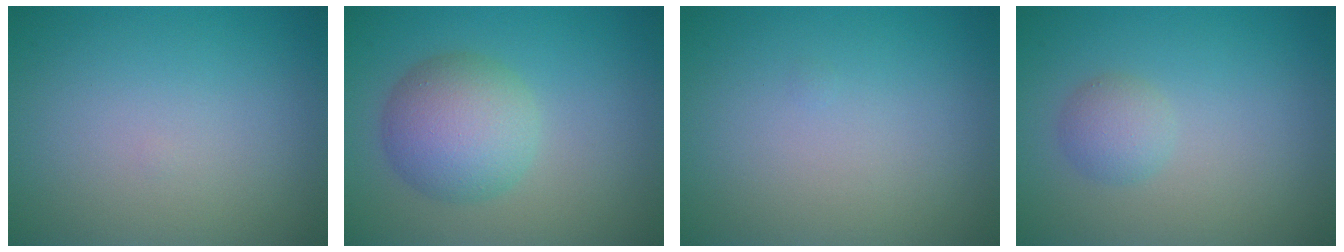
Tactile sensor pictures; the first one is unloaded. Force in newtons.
{"total": 5.5, "press": 5.5, "slide": 0.1}
{"total": 0.0}
{"total": 1.8, "press": 1.8, "slide": 0.1}